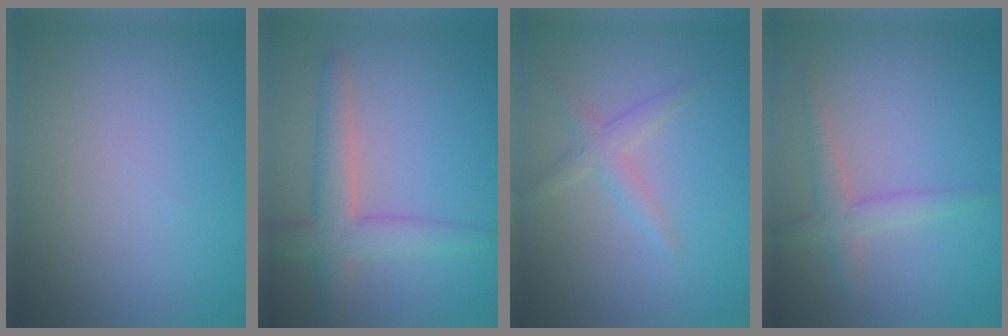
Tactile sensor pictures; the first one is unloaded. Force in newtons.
{"total": 4.5, "press": 4.5, "slide": 0.4}
{"total": 1.8, "press": 1.8, "slide": 0.0}
{"total": 2.5, "press": 2.5, "slide": 0.1}